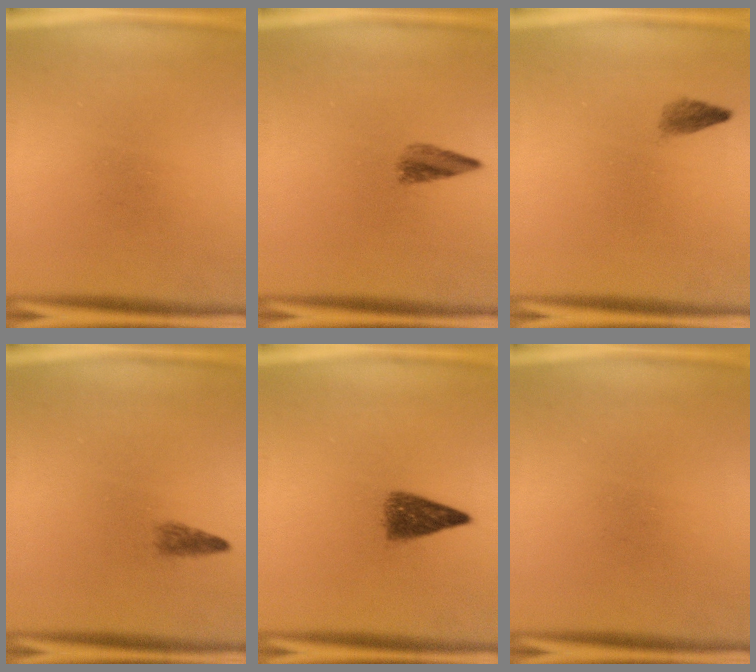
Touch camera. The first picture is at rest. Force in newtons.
{"total": 2.6}
{"total": 1.4}
{"total": 1.4}
{"total": 4.2}
{"total": 0.0}